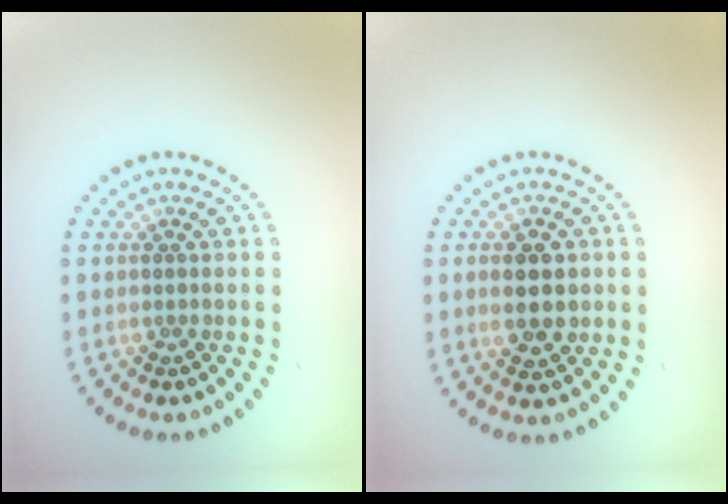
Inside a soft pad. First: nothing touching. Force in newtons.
{"total": 3.3, "press": 3.3, "slide": 0.1}